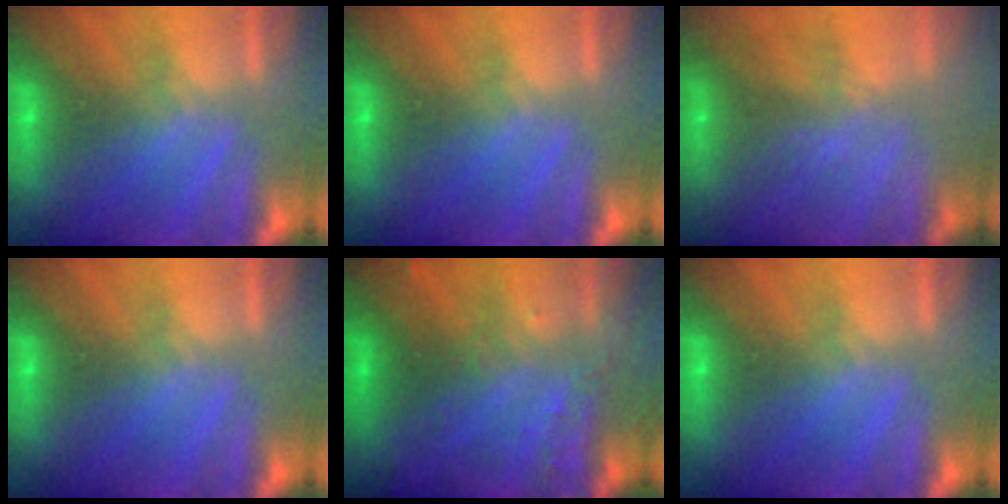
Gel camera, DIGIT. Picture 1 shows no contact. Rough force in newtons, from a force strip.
{"total": 0.0}
{"total": 3.0}
{"total": 0.0}
{"total": 8.5}
{"total": 0.0}